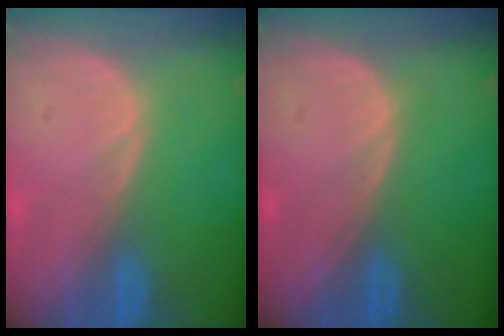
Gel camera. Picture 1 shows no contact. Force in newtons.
{"total": 0.0}